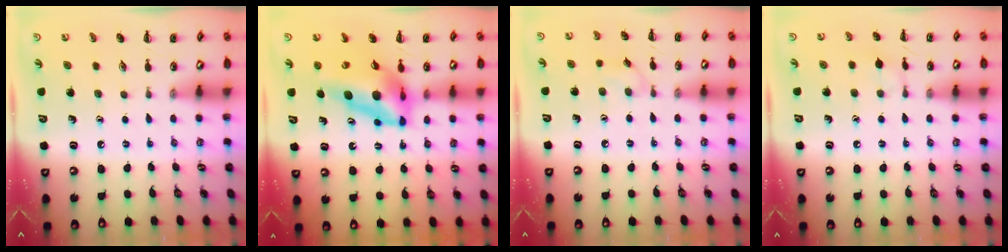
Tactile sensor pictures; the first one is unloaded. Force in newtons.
{"total": 13.2, "press": 12.6, "slide": 4.2}
{"total": 5.4, "press": 5.0, "slide": 2.0}
{"total": 5.7, "press": 5.5, "slide": 1.7}